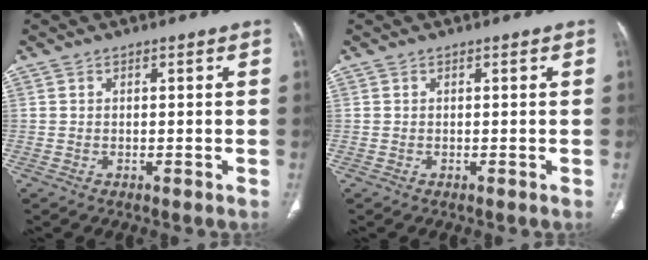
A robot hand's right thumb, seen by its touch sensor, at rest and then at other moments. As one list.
[{"total": 0.0}]